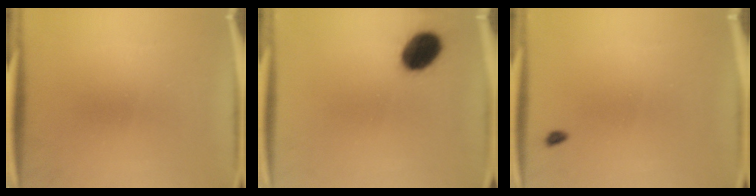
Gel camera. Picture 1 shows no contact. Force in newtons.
{"total": 9.3}
{"total": 1.1}